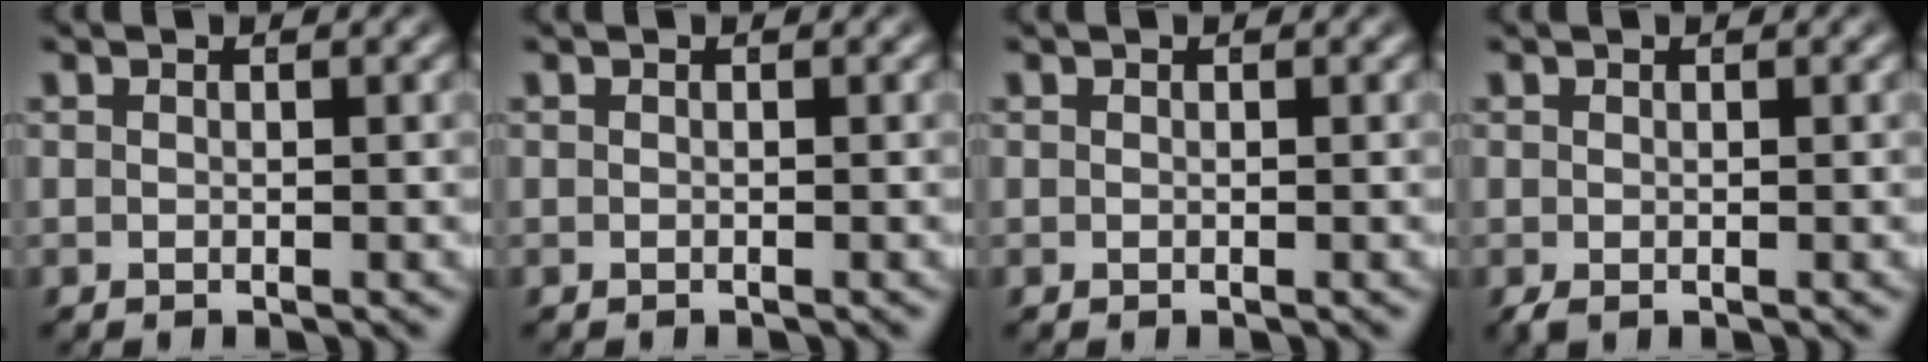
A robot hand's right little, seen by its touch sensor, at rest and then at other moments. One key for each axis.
{"total": 0.0}
{"total": 0.0}
{"total": 0.6, "fx": -0.5, "fy": -0.1, "fz": 0.3, "tx": -0.005, "ty": -0.010, "tz": -0.002}